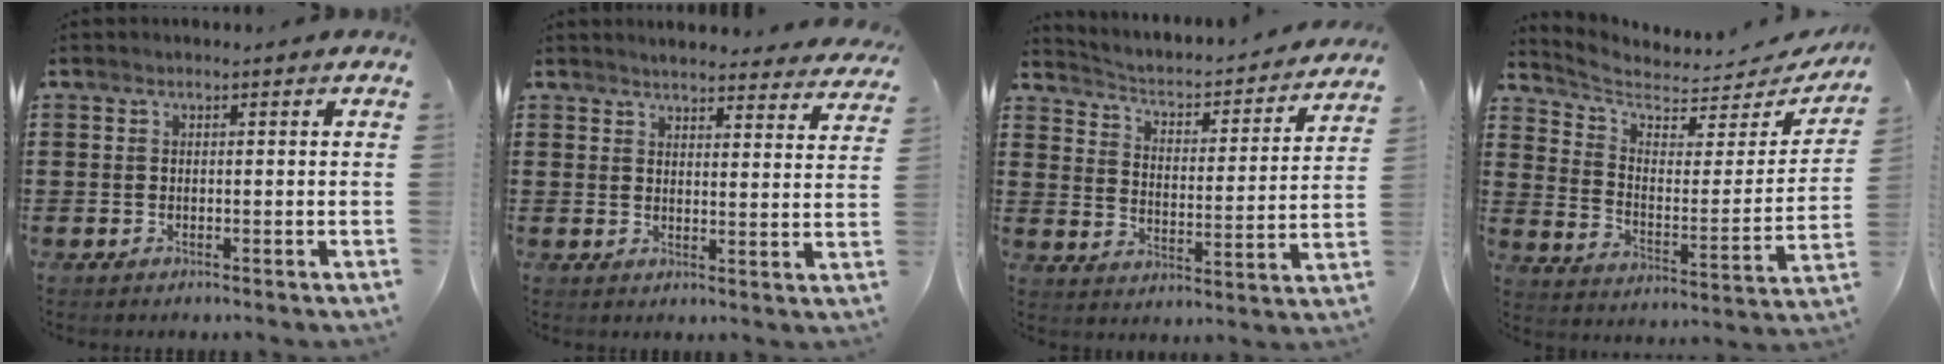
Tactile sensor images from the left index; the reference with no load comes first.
{"total": 3.6, "force": [3.5, -0.1, 0.5], "torque": [-0.017, -0.021, 0.060]}
{"total": 2.1, "force": [1.8, 0.6, 0.7], "torque": [-0.031, -0.027, 0.018]}
{"total": 5.1, "force": [4.5, 1.6, 1.8], "torque": [-0.062, -0.038, 0.074]}